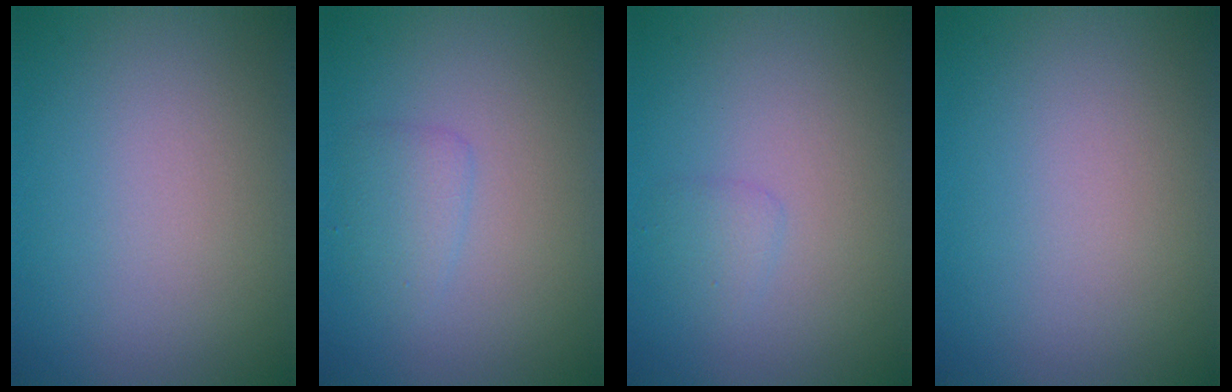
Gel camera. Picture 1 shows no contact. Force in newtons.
{"total": 1.6, "press": 1.6, "slide": 0.1}
{"total": 0.9, "press": 0.9, "slide": 0.2}
{"total": 0.0}